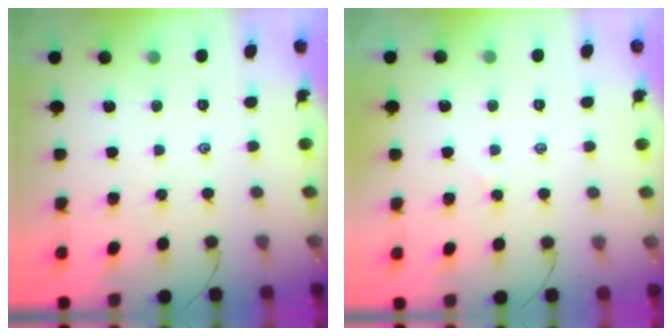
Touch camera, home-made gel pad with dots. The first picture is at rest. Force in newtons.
{"total": 1.4, "press": 1.4, "slide": 0.4}